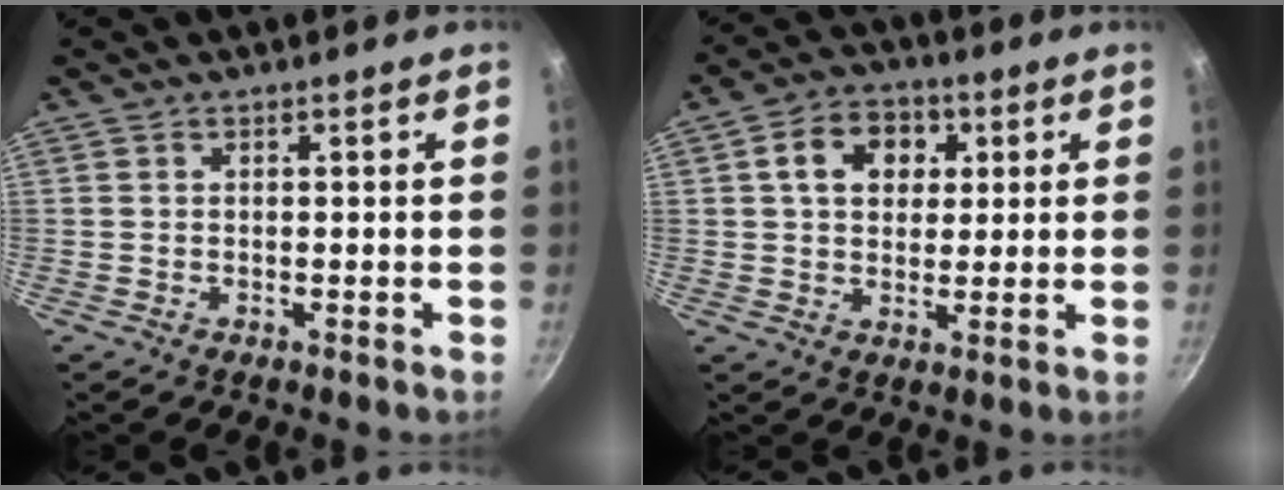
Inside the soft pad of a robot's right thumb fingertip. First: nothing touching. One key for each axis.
{"total": 9.2, "fx": 2.7, "fy": 7.0, "fz": 5.2, "tx": -0.059, "ty": 0.005, "tz": 0.032}